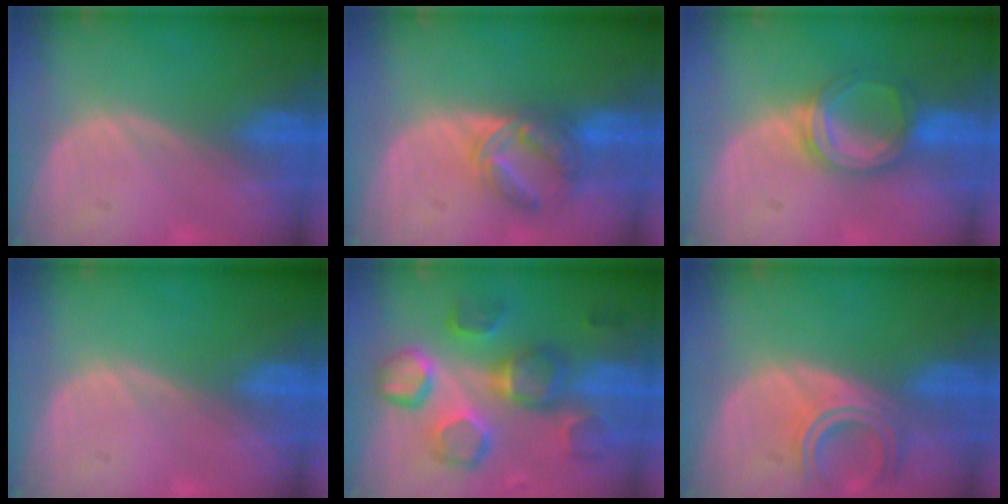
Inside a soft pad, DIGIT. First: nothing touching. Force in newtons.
{"total": 6.5, "press": 6.2, "slide": 1.9}
{"total": 5.4, "press": 5.3, "slide": 0.8}
{"total": 0.0}
{"total": 9.9, "press": 9.8, "slide": 1.6}
{"total": 5.7, "press": 5.2, "slide": 2.4}